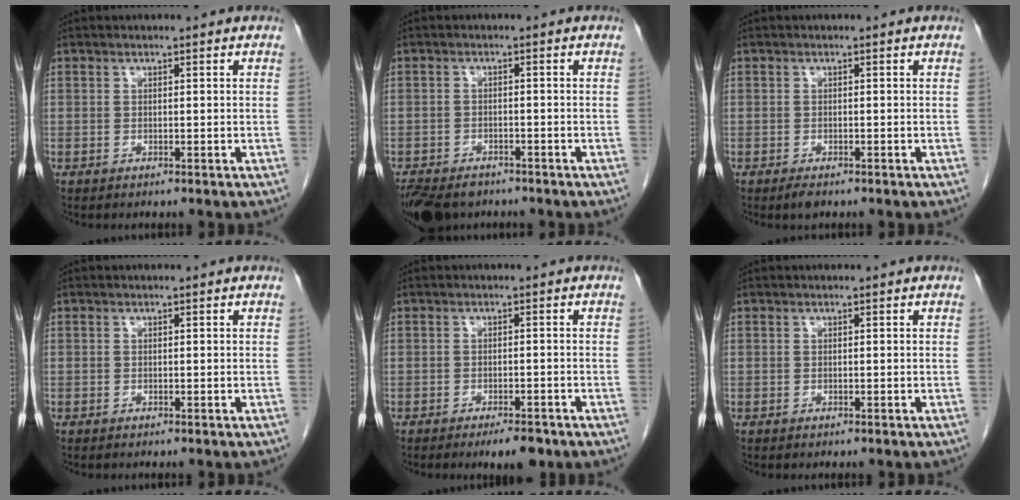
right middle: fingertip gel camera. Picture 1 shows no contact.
{"total": 10.2, "force": [-7.4, 5.5, 4.3], "torque": [-0.099, -0.017, -0.106]}
{"total": 1.6, "force": [-1.1, 0.6, 1.0], "torque": [-0.021, -0.003, -0.015]}
{"total": 0.0}
{"total": 3.9, "force": [-2.8, 1.0, 2.6], "torque": [-0.038, -0.005, -0.035]}
{"total": 0.0}